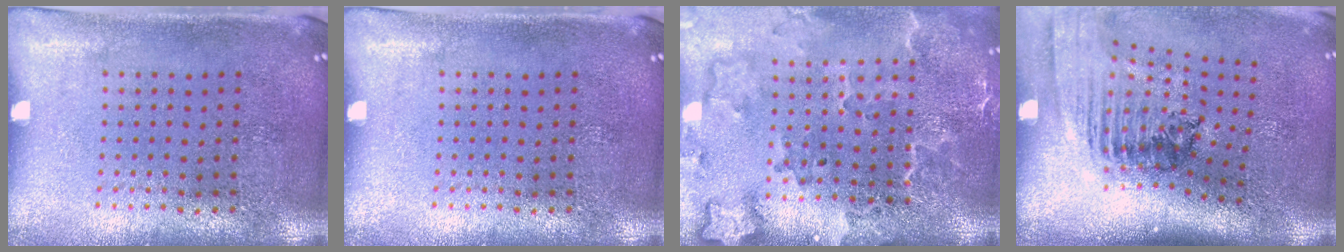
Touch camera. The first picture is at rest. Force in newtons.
{"total": 0.0}
{"total": 3.0, "press": 2.3, "slide": 1.9}
{"total": 2.4, "press": 1.7, "slide": 1.8}